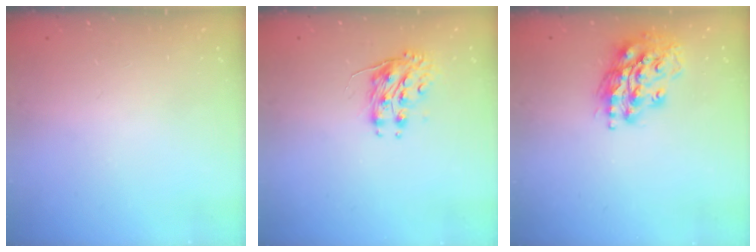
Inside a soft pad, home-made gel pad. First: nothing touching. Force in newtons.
{"total": 8.4, "press": 8.4, "slide": 0.3}
{"total": 15.9, "press": 15.7, "slide": 2.2}